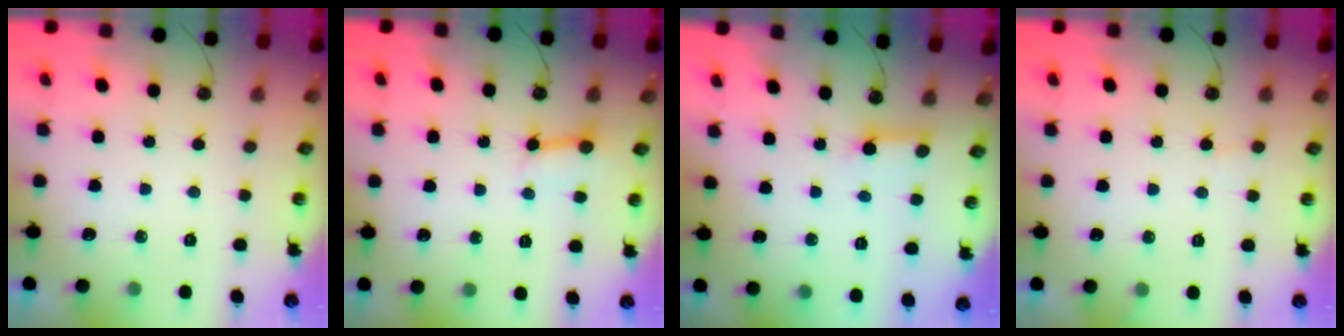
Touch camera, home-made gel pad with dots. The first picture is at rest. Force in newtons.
{"total": 2.6, "press": 2.6, "slide": 0.1}
{"total": 2.9, "press": 2.9, "slide": 0.4}
{"total": 4.9, "press": 4.8, "slide": 0.3}